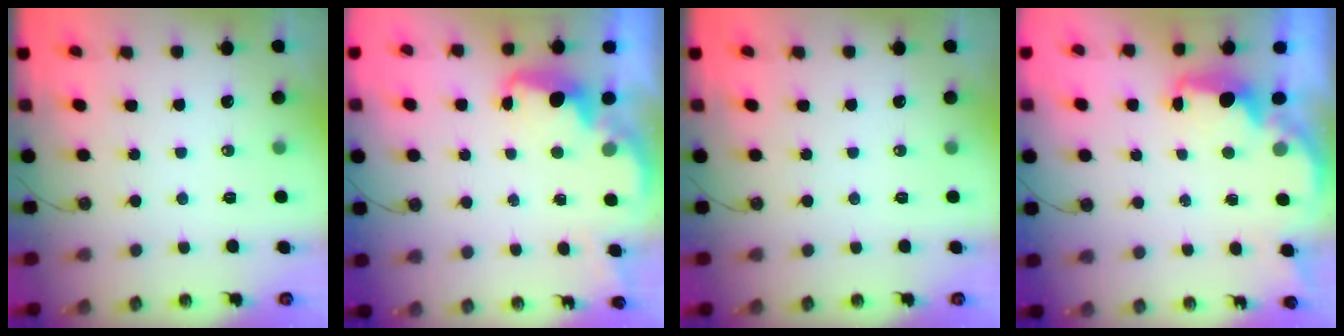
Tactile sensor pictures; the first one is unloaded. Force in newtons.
{"total": 2.1, "press": 2.1, "slide": 0.6}
{"total": 0.0}
{"total": 2.8, "press": 2.6, "slide": 0.9}